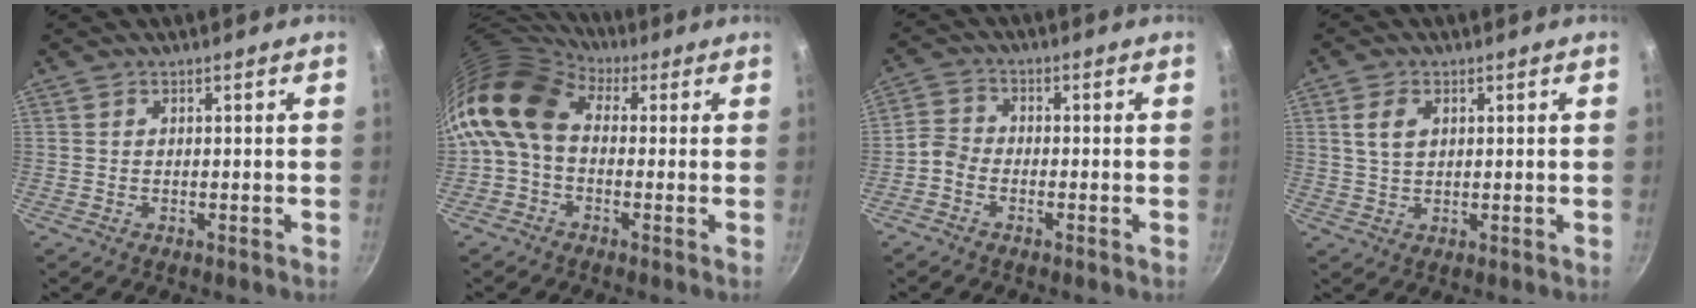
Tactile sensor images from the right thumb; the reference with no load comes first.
{"total": 12.3, "force": [0.8, 8.8, 8.6], "torque": [-0.157, 0.021, -0.007]}
{"total": 3.3, "force": [-2.2, 2.2, 1.2], "torque": [-0.026, 0.025, -0.055]}
{"total": 4.1, "force": [1.3, 2.7, 2.8], "torque": [-0.045, 0.000, 0.026]}